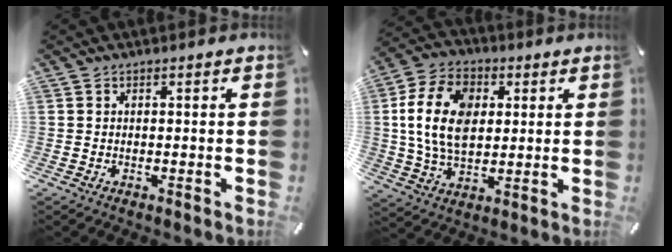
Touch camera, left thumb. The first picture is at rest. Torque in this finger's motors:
{"motor_torque": [0.69, 0.63, 0.56, -0.11, 0.57]}